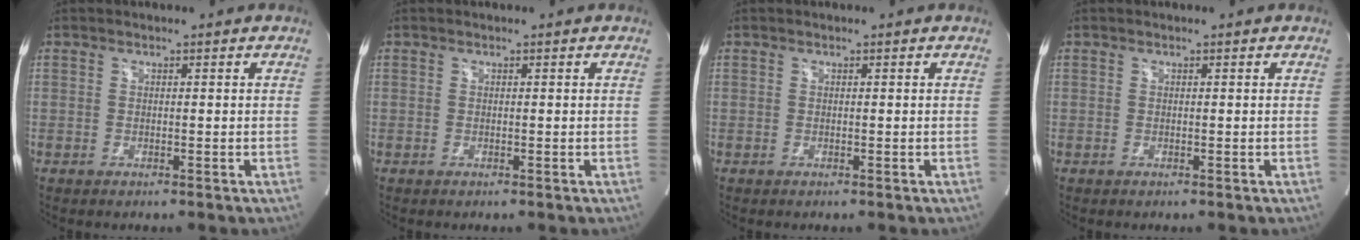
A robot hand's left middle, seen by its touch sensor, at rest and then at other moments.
{"total": 0.0}
{"total": 0.0}
{"total": 0.0}